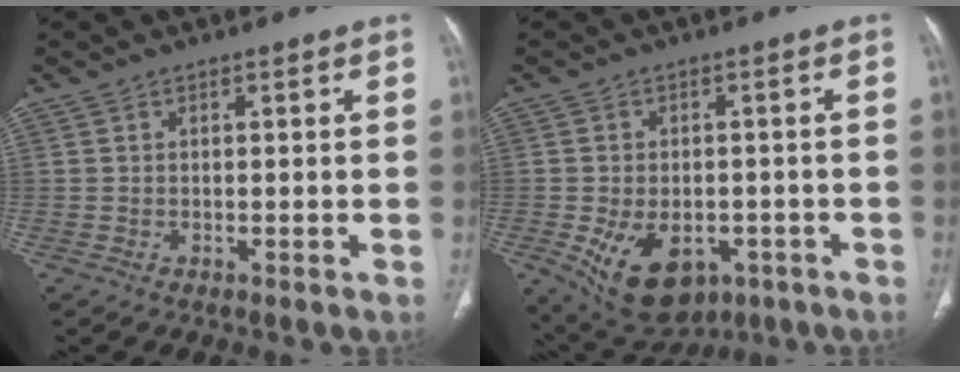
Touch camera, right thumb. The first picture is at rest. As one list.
[{"total": 13.2, "force": [-5.1, 8.7, 8.5], "torque": [-0.131, 0.006, -0.058]}]